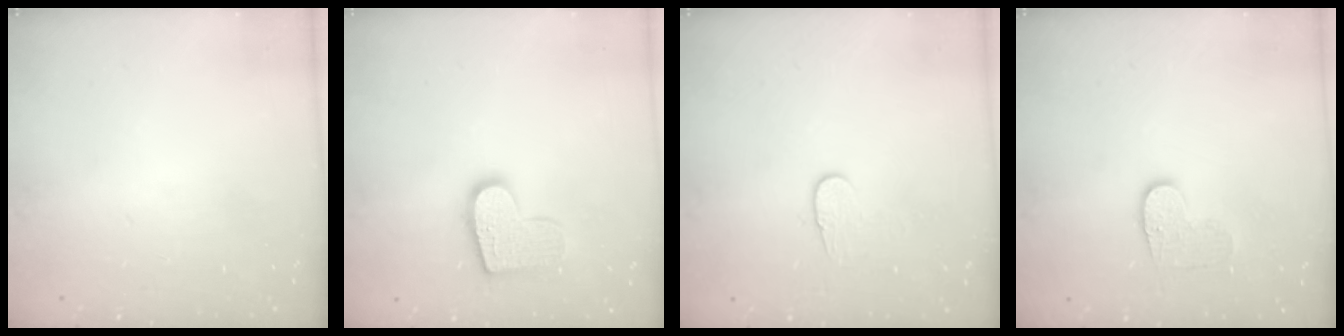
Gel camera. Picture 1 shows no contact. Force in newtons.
{"total": 12.7, "press": 12.6, "slide": 0.8}
{"total": 6.1, "press": 6.1, "slide": 0.5}
{"total": 7.0, "press": 7.0, "slide": 0.2}